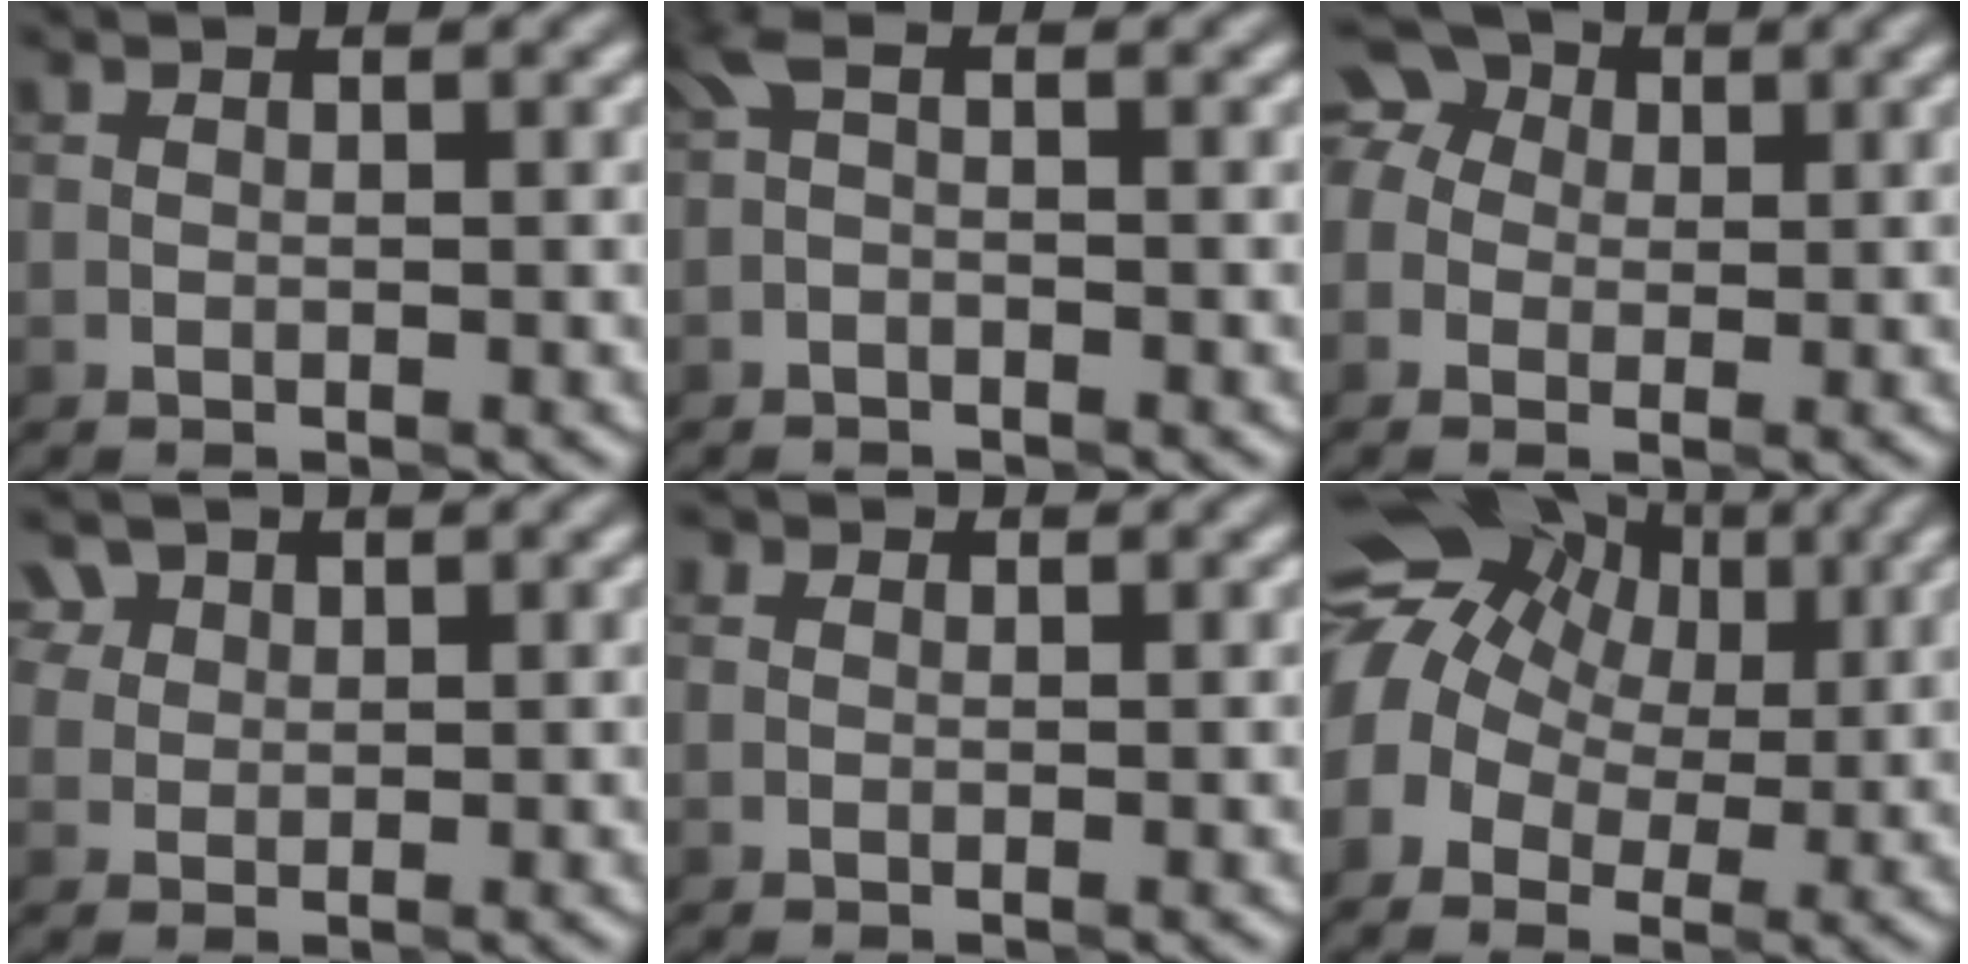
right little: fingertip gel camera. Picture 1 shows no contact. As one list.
[{"total": 1.5, "force": [-0.3, 0.4, 1.4], "torque": [-0.032, 0.002, -0.010]}, {"total": 6.3, "force": [1.7, 5.1, 3.2], "torque": [-0.047, 0.036, -0.009]}, {"total": 3.6, "force": [2.3, 2.5, 1.2], "torque": [-0.037, 0.011, 0.048]}, {"total": 0.8, "force": [0.4, 0.6, 0.4], "torque": [-0.003, -0.004, -0.008]}, {"total": 13.2, "force": [3.4, 9.9, 8.0], "torque": [-0.150, 0.041, 0.034]}]